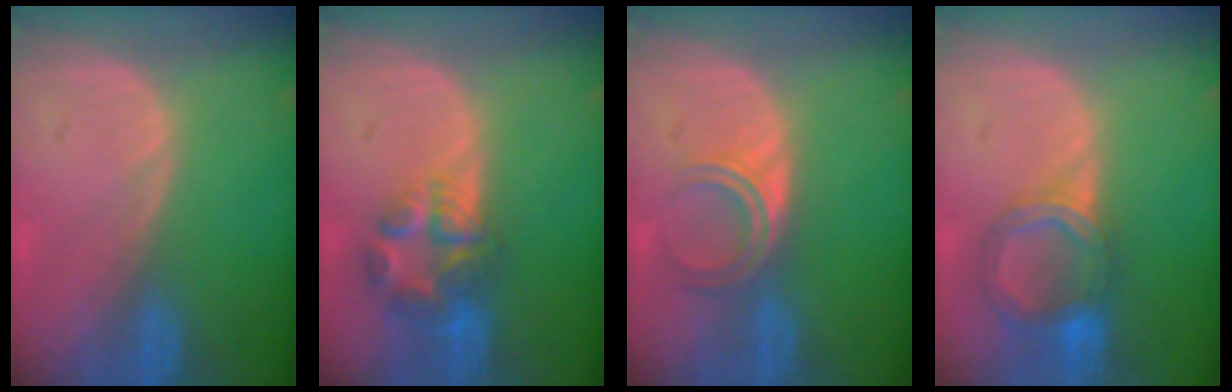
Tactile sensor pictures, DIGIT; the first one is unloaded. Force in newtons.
{"total": 6.8, "press": 6.3, "slide": 2.6}
{"total": 4.9, "press": 4.0, "slide": 2.9}
{"total": 6.5, "press": 5.8, "slide": 2.9}